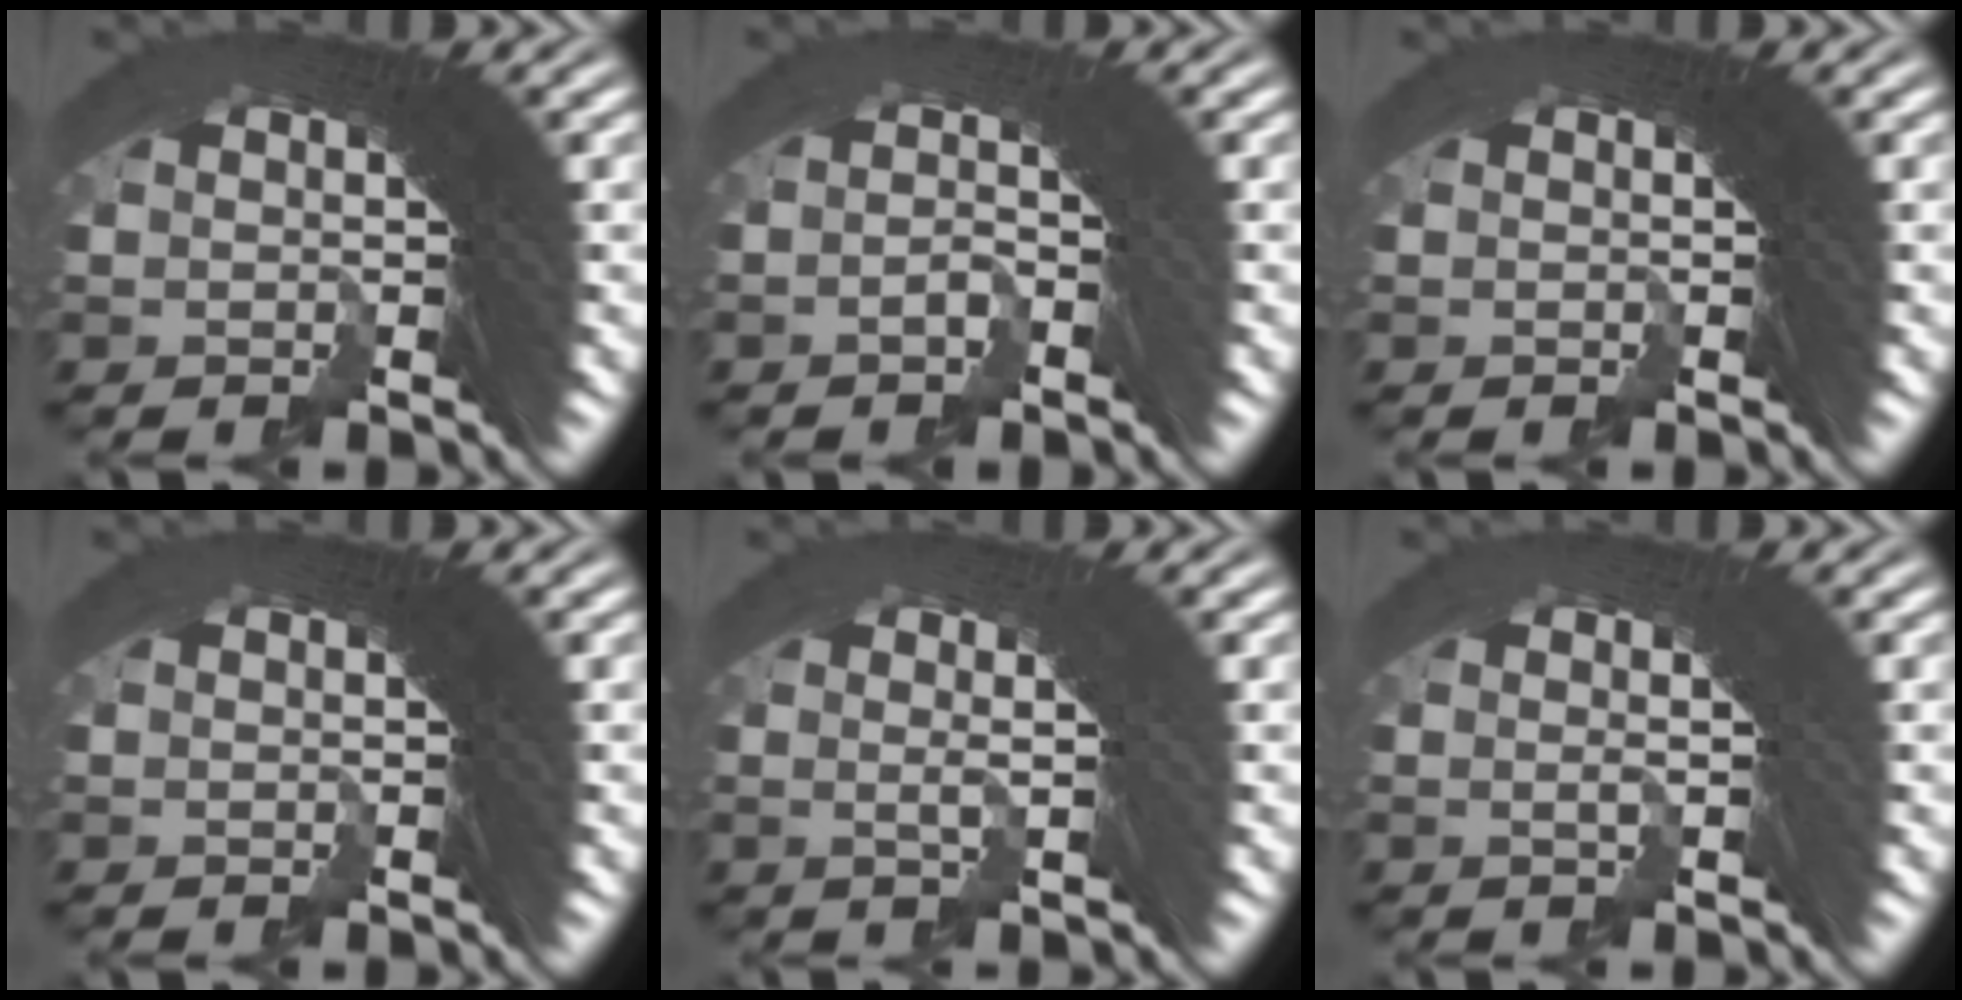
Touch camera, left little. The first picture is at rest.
{"total": 1.4, "force": [-1.2, -0.4, -0.5], "torque": [0.022, -0.001, -0.016]}
{"total": 0.0}
{"total": 0.0}
{"total": 3.1, "force": [1.9, 0.6, 2.4], "torque": [-0.023, 0.023, 0.019]}
{"total": 1.8, "force": [0.6, 0.6, 1.6], "torque": [-0.014, 0.013, 0.002]}